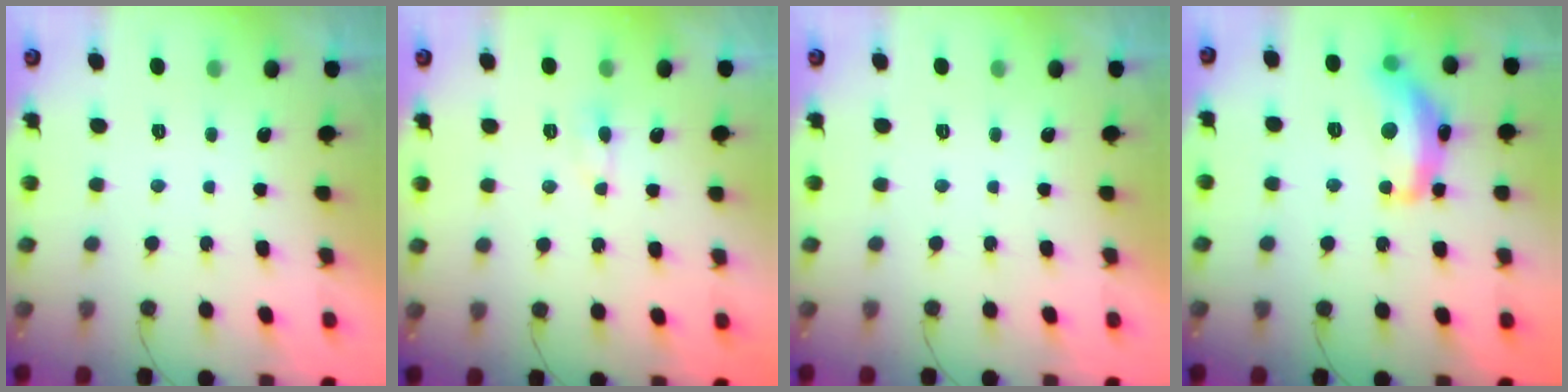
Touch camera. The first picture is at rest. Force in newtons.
{"total": 3.5, "press": 3.5, "slide": 0.5}
{"total": 0.0}
{"total": 16.3, "press": 16.3, "slide": 1.0}